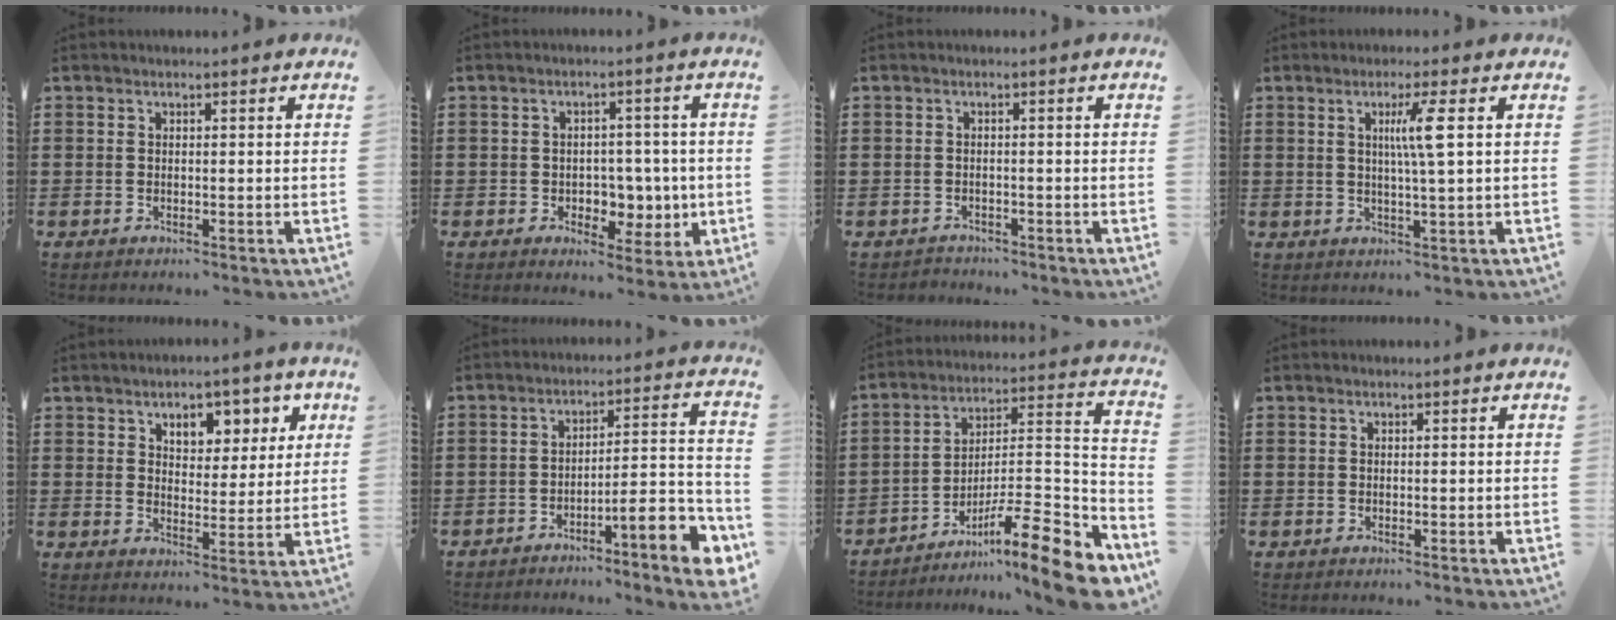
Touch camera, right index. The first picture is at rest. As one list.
[{"total": 4.7, "force": [-0.1, 4.1, 2.4], "torque": [-0.035, 0.003, -0.009]}, {"total": 1.0, "force": [-0.9, 0.5, -0.2], "torque": [0.000, 0.006, -0.021]}, {"total": 5.0, "force": [1.2, -0.5, 4.8], "torque": [-0.094, -0.003, 0.014]}, {"total": 5.4, "force": [3.3, 3.5, 2.3], "torque": [-0.042, -0.007, 0.052]}, {"total": 7.5, "force": [-4.7, 1.0, 5.8], "torque": [-0.085, -0.010, -0.089]}, {"total": 13.7, "force": [-9.1, 2.2, 9.9], "torque": [-0.129, 0.023, -0.164]}, {"total": 0.0}]